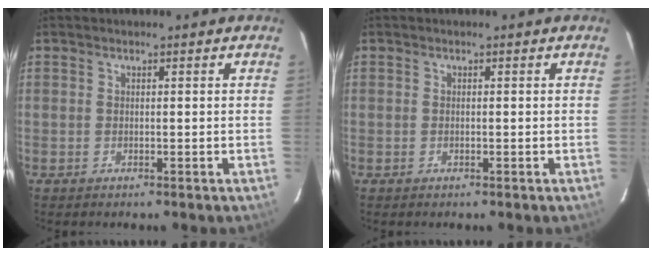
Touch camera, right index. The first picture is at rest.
{"total": 0.0}